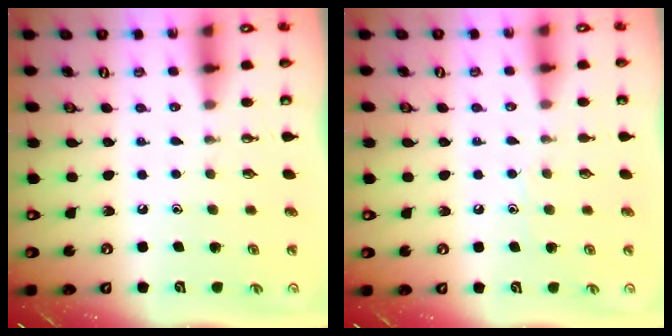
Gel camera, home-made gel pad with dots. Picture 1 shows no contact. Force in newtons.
{"total": 6.1, "press": 6.0, "slide": 0.7}